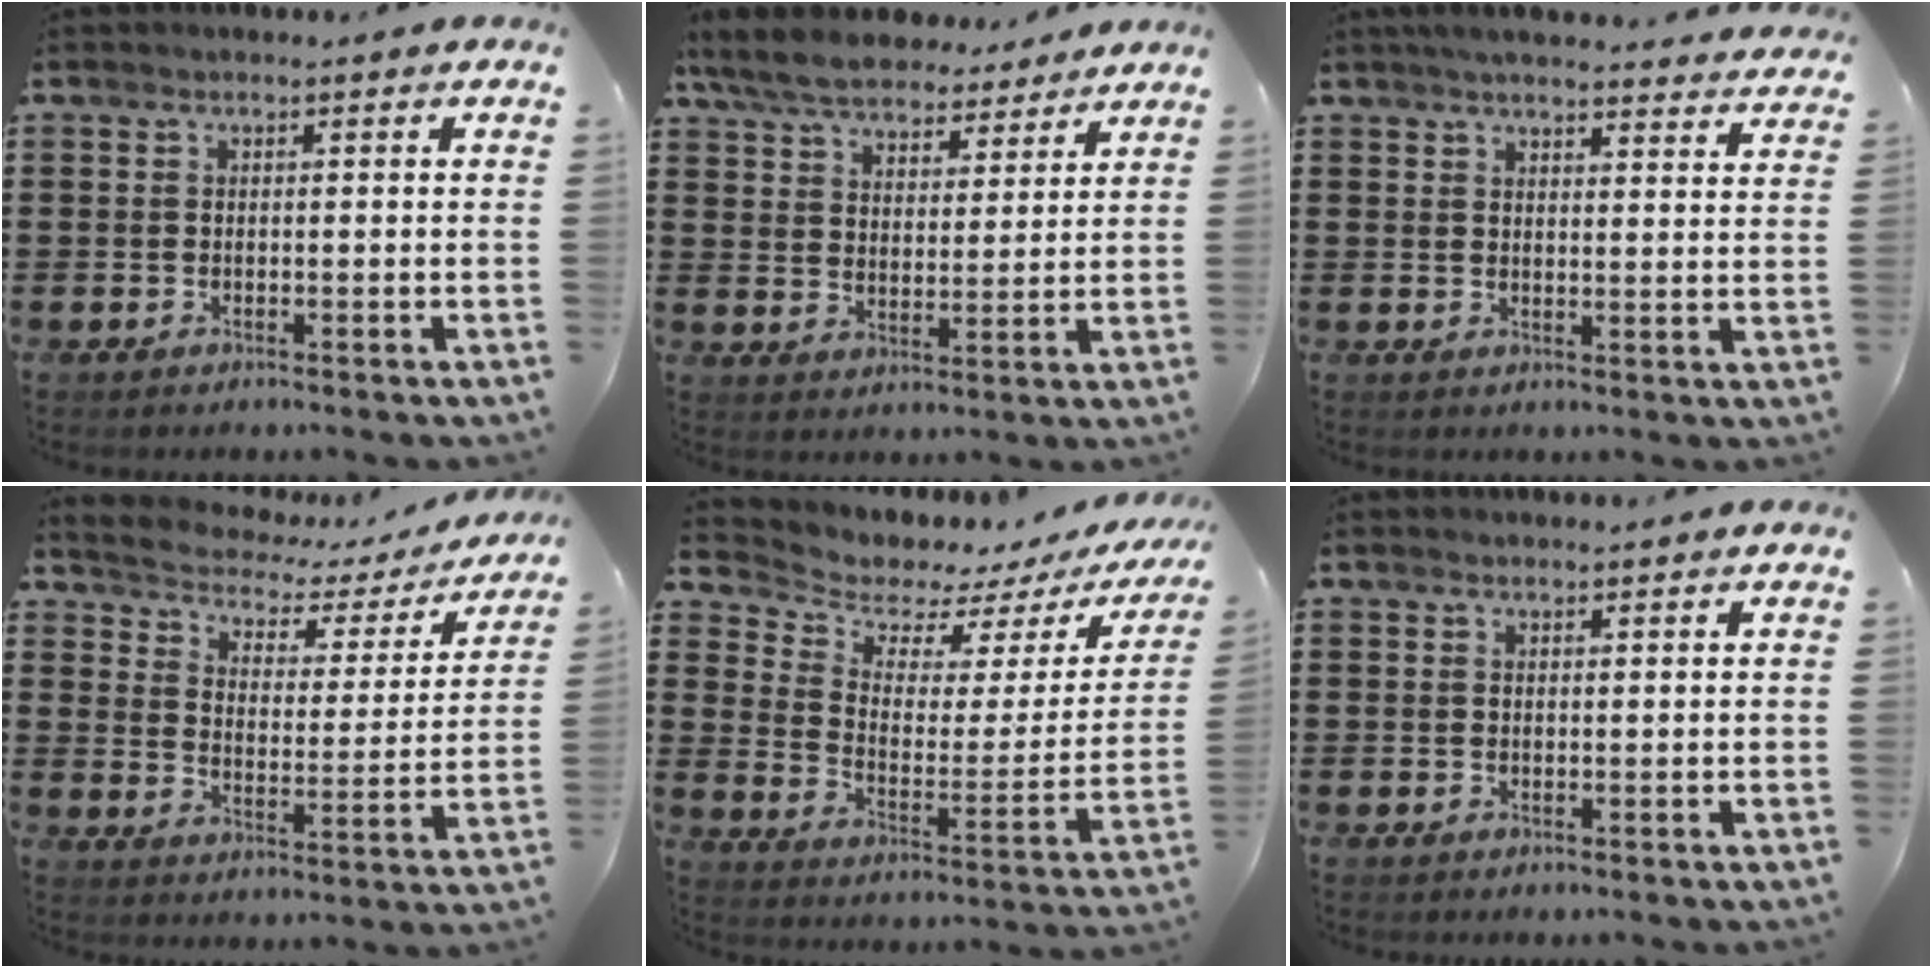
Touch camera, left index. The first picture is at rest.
{"total": 6.7, "force": [6.2, 1.6, 1.9], "torque": [-0.065, -0.025, 0.112]}
{"total": 4.2, "force": [4.1, -0.1, 1.0], "torque": [-0.033, -0.017, 0.074]}
{"total": 2.9, "force": [2.4, 1.5, 0.7], "torque": [-0.035, -0.020, 0.031]}
{"total": 4.7, "force": [4.2, 1.9, 0.5], "torque": [-0.034, -0.042, 0.067]}
{"total": 0.7, "force": [0.7, 0.1, 0.1], "torque": [-0.003, -0.001, 0.015]}